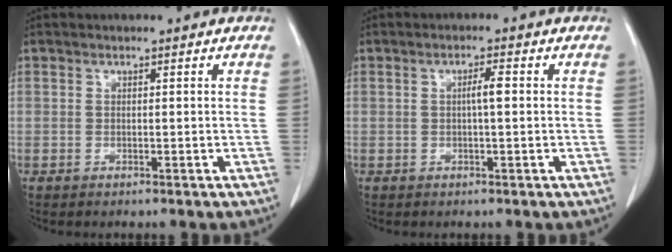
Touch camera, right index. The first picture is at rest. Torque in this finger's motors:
{"motor_torque": [0.44, -0.11, 0.19, 0.05]}